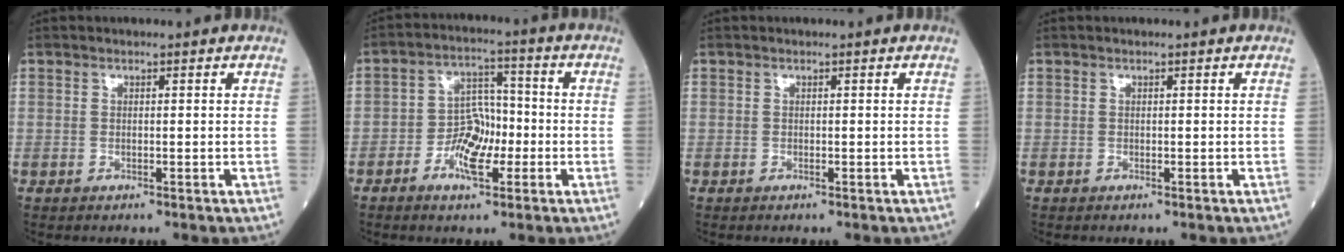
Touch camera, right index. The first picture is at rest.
{"total": 6.8, "force": [-2.7, 3.5, 5.1], "torque": [-0.093, 0.013, -0.049]}
{"total": 0.0}
{"total": 0.0}